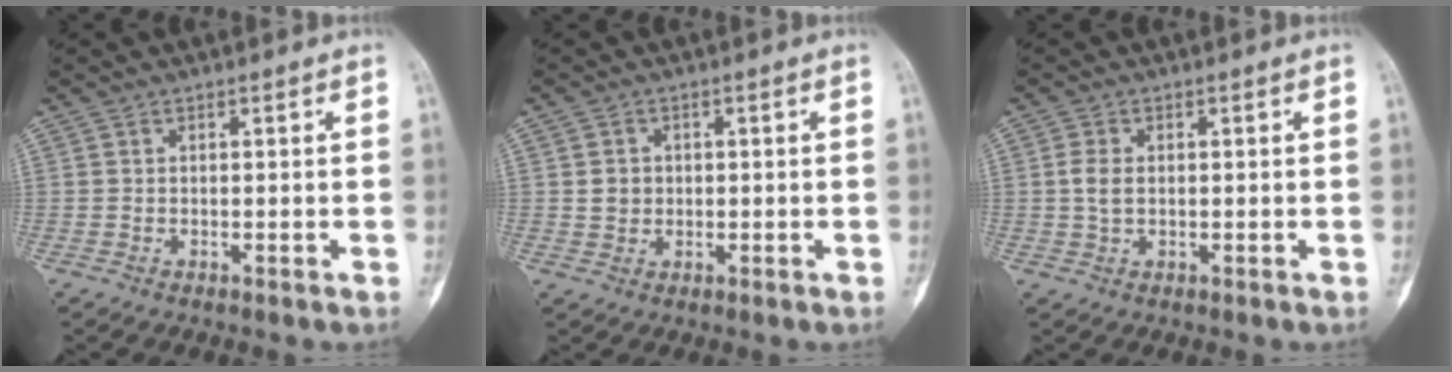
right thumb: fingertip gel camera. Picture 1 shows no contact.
{"total": 2.9, "force": [0.2, 2.7, 1.1], "torque": [0.002, 0.005, 0.004]}
{"total": 3.0, "force": [0.2, 1.9, 2.3], "torque": [-0.045, 0.003, 0.002]}